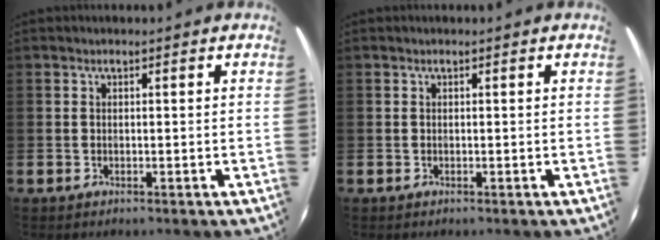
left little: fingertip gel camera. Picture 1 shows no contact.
{"total": 0.0}